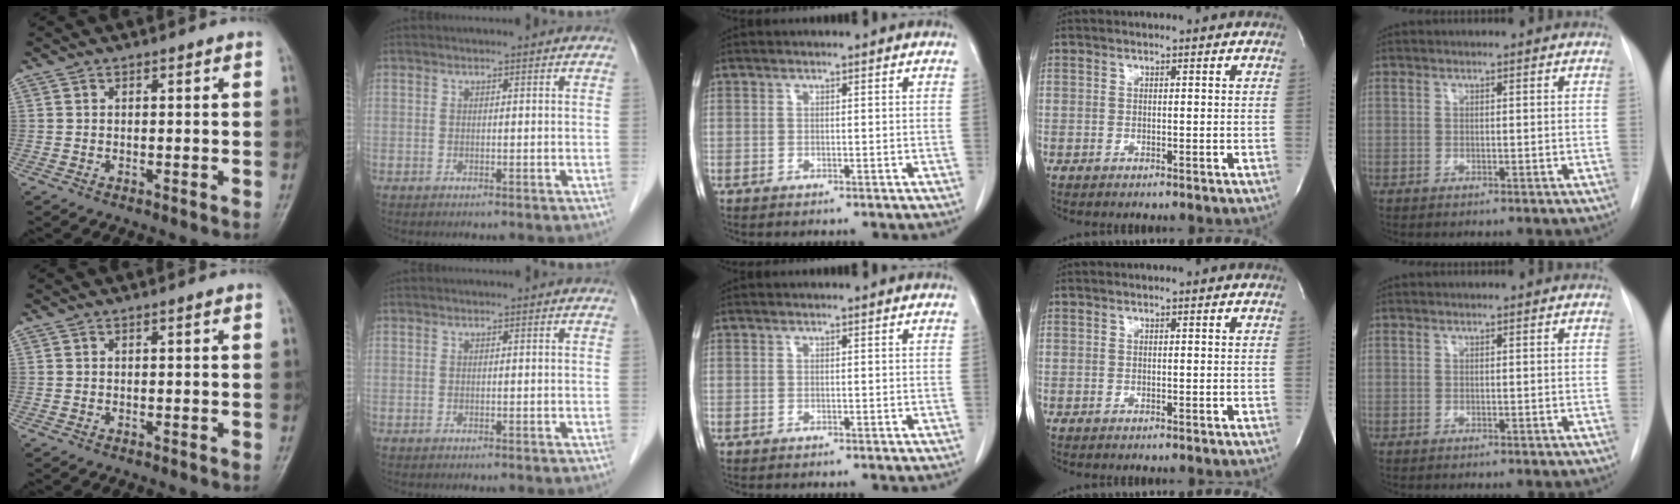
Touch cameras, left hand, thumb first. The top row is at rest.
{}